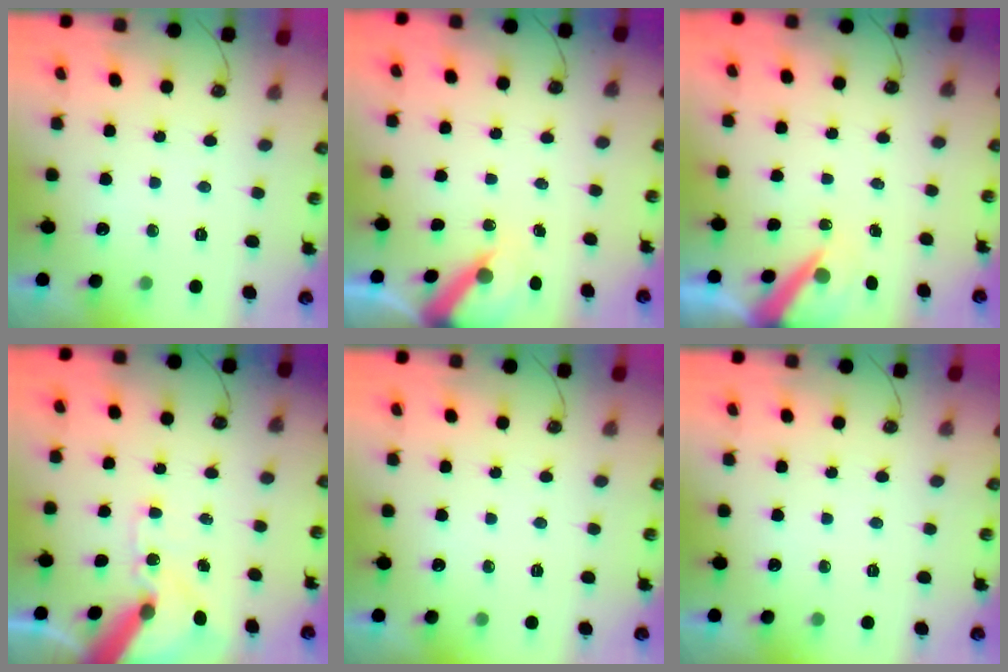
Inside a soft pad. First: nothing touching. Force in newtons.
{"total": 6.1, "press": 6.1, "slide": 0.6}
{"total": 7.1, "press": 7.1, "slide": 0.2}
{"total": 13.7, "press": 13.6, "slide": 2.0}
{"total": 0.0}
{"total": 0.0}